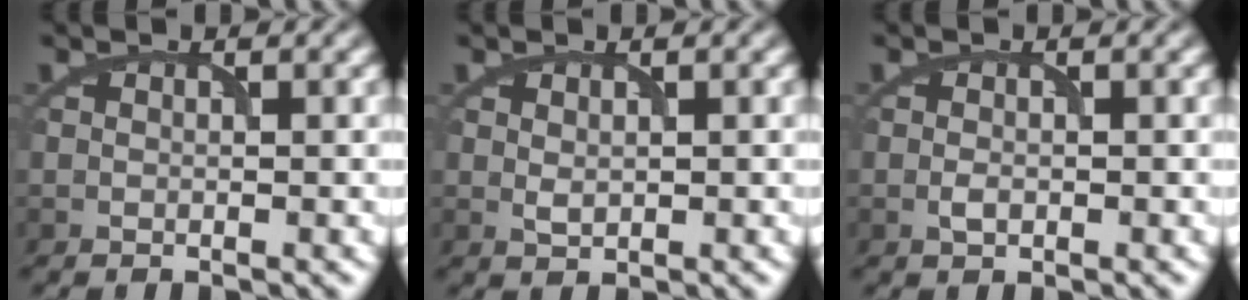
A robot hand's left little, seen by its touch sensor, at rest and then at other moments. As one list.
[{"total": 1.0, "force": [0.2, 0.7, 0.7], "torque": [-0.018, -0.003, 0.009]}, {"total": 1.0, "force": [-0.3, 0.6, 0.7], "torque": [-0.017, 0.000, -0.007]}]